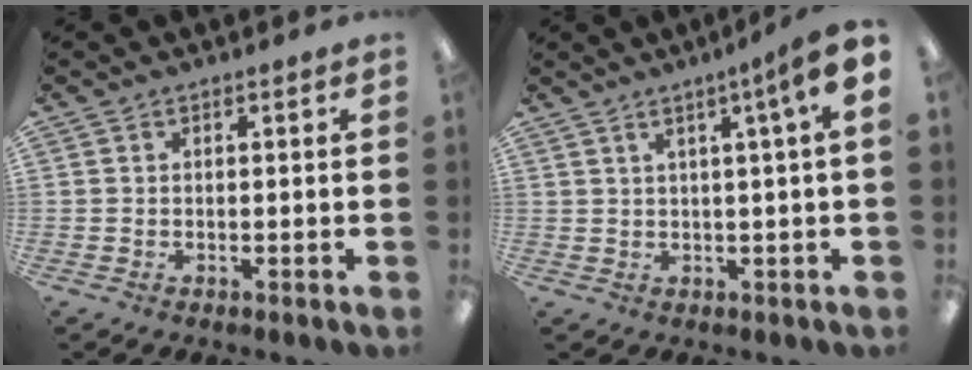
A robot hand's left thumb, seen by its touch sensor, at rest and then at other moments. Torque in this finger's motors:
{"motor_torque": [1.06, 1.23, 0.02, -0.05, 0.15]}